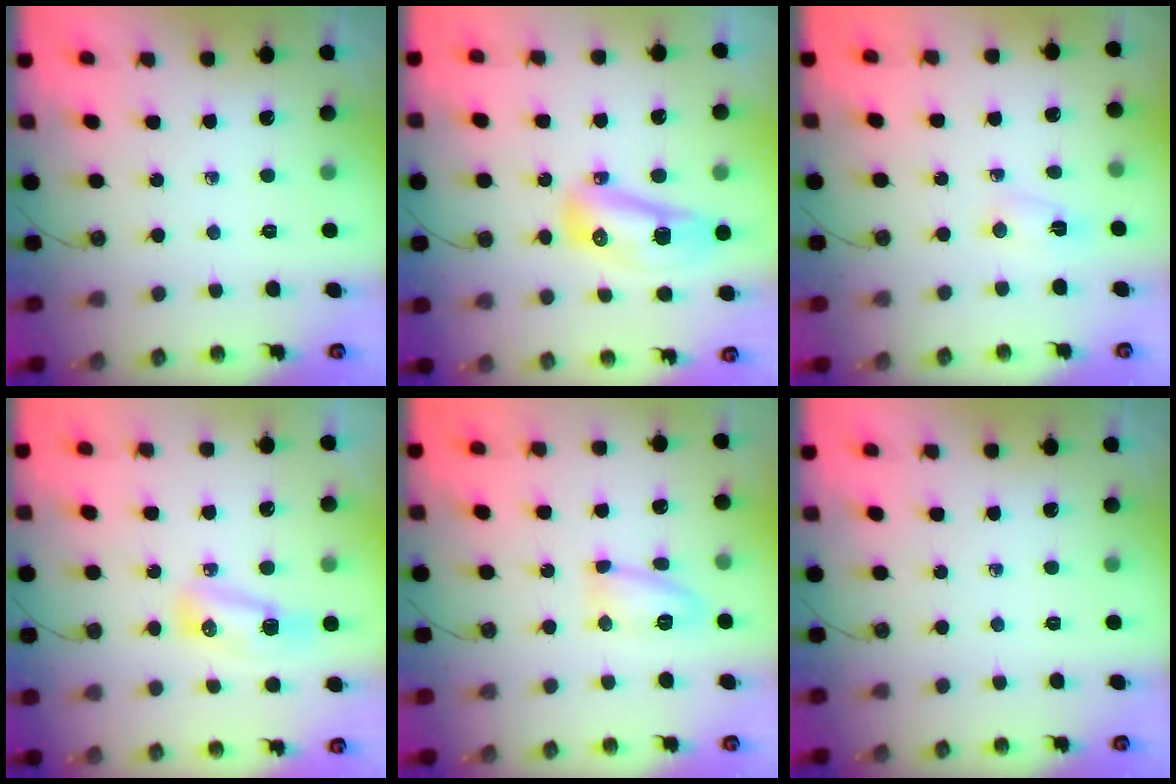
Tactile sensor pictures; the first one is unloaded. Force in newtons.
{"total": 12.2, "press": 12.1, "slide": 1.5}
{"total": 2.3, "press": 2.2, "slide": 0.6}
{"total": 7.8, "press": 7.7, "slide": 1.1}
{"total": 8.5, "press": 8.5, "slide": 0.7}
{"total": 0.0}